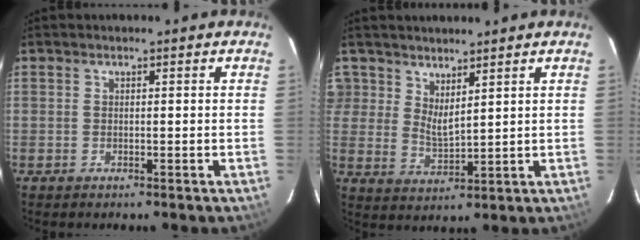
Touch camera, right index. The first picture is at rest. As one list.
[{"total": 4.8, "force": [3.5, 2.6, 2.0], "torque": [-0.037, -0.008, 0.067]}]